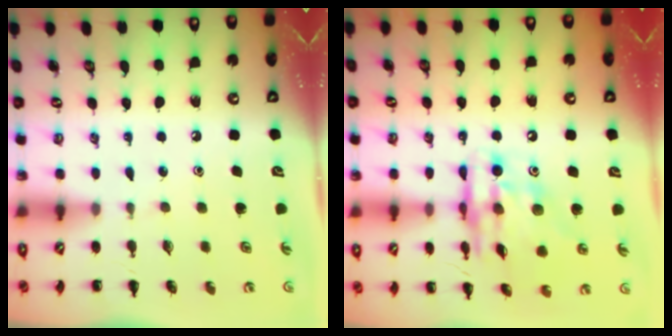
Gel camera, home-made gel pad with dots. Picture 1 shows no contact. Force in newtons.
{"total": 14.9, "press": 14.4, "slide": 3.9}